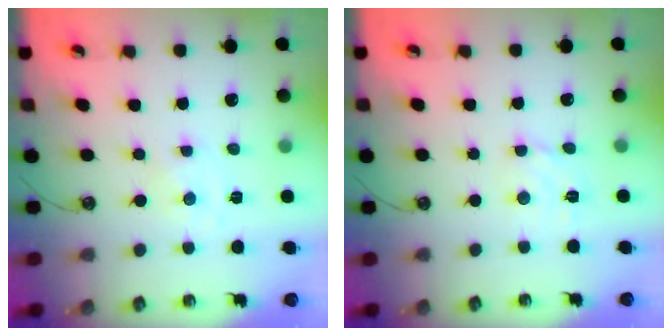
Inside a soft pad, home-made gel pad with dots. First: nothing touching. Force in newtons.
{"total": 3.2, "press": 3.2, "slide": 0.1}